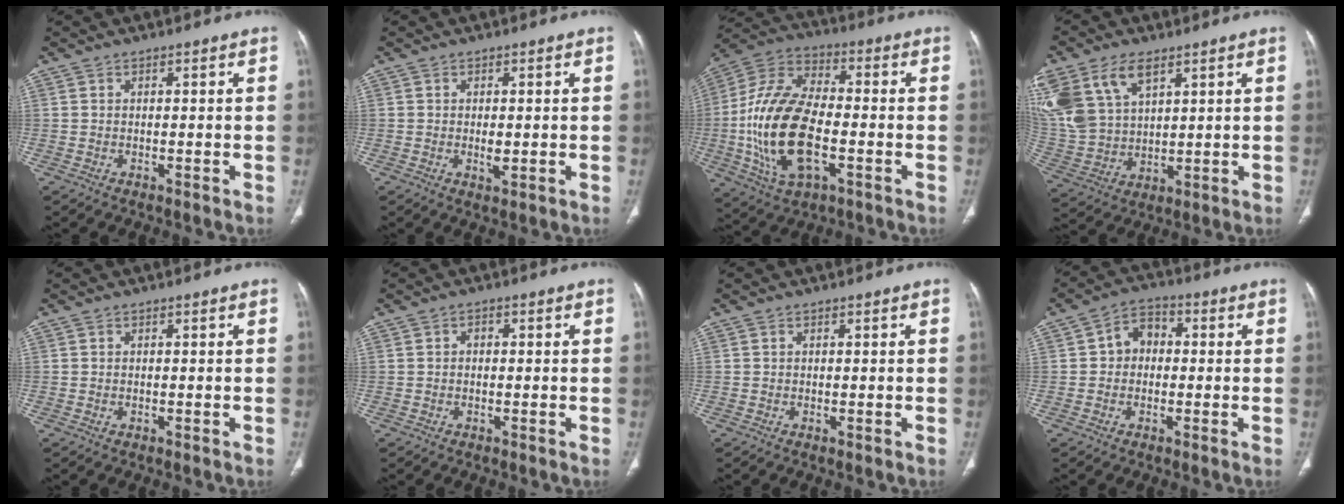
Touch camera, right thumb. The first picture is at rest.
{"total": 2.2, "force": [-0.2, 1.0, 1.9], "torque": [-0.036, -0.006, 0.000]}
{"total": 21.1, "force": [-3.8, 10.8, 17.7], "torque": [-0.357, 0.017, -0.067]}
{"total": 18.9, "force": [9.2, 11.5, 11.8], "torque": [-0.274, -0.004, 0.188]}
{"total": 0.0}
{"total": 1.1, "force": [0.1, 0.8, 0.8], "torque": [-0.010, 0.007, 0.000]}
{"total": 0.0}
{"total": 5.9, "force": [0.2, 4.8, 3.5], "torque": [-0.036, 0.019, -0.008]}